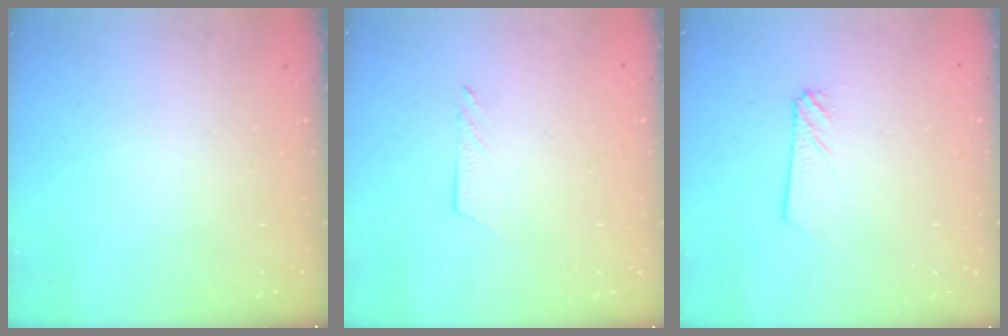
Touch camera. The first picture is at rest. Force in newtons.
{"total": 3.5, "press": 3.4, "slide": 0.4}
{"total": 2.9, "press": 2.9, "slide": 0.3}